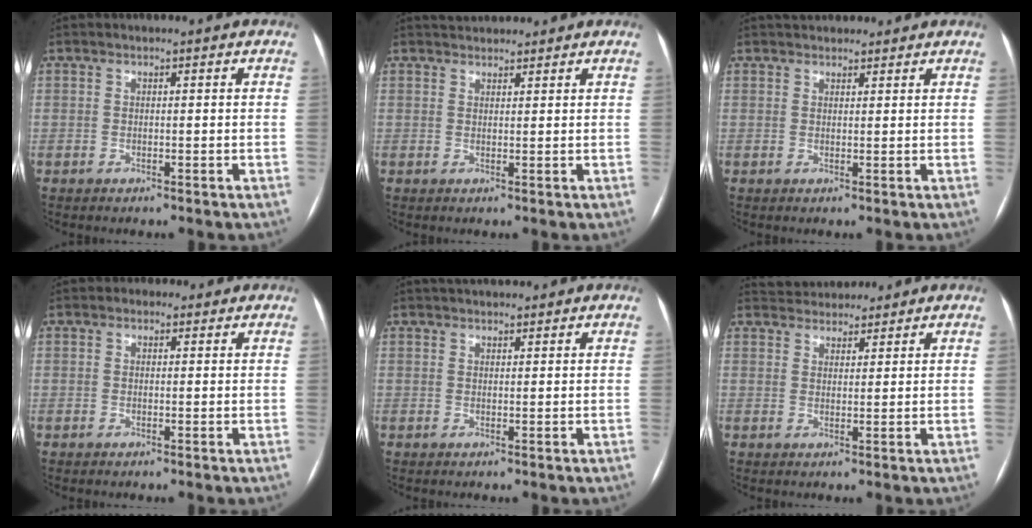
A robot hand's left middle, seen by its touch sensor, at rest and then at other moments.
{"total": 3.6, "force": [3.4, 1.0, 0.7], "torque": [-0.010, 0.028, 0.053]}
{"total": 5.7, "force": [5.1, 2.0, 1.7], "torque": [-0.014, 0.030, 0.070]}
{"total": 1.4, "force": [0.9, 1.1, -0.1], "torque": [0.006, 0.005, 0.006]}
{"total": 5.6, "force": [5.0, 1.3, 2.0], "torque": [-0.025, 0.031, 0.072]}
{"total": 5.8, "force": [5.5, 1.8, 0.8], "torque": [-0.010, 0.024, 0.083]}